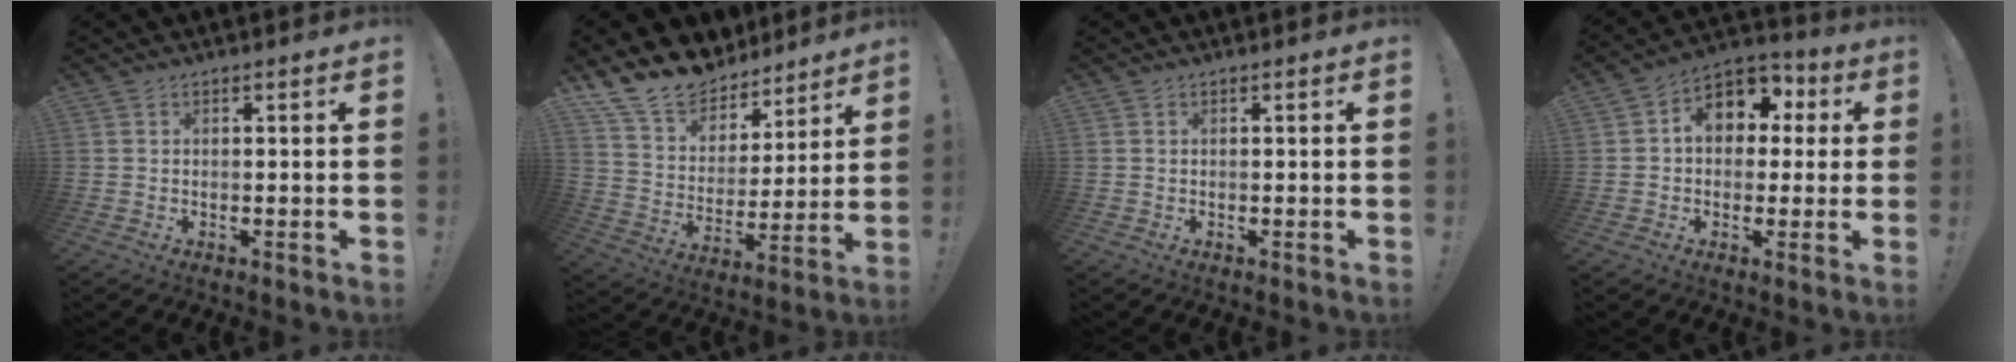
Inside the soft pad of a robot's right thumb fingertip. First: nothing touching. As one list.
[{"total": 15.3, "force": [12.8, 7.7, 3.5], "torque": [-0.075, -0.102, 0.240]}, {"total": 0.0}, {"total": 10.9, "force": [2.7, 8.3, 6.6], "torque": [-0.093, -0.004, 0.056]}]